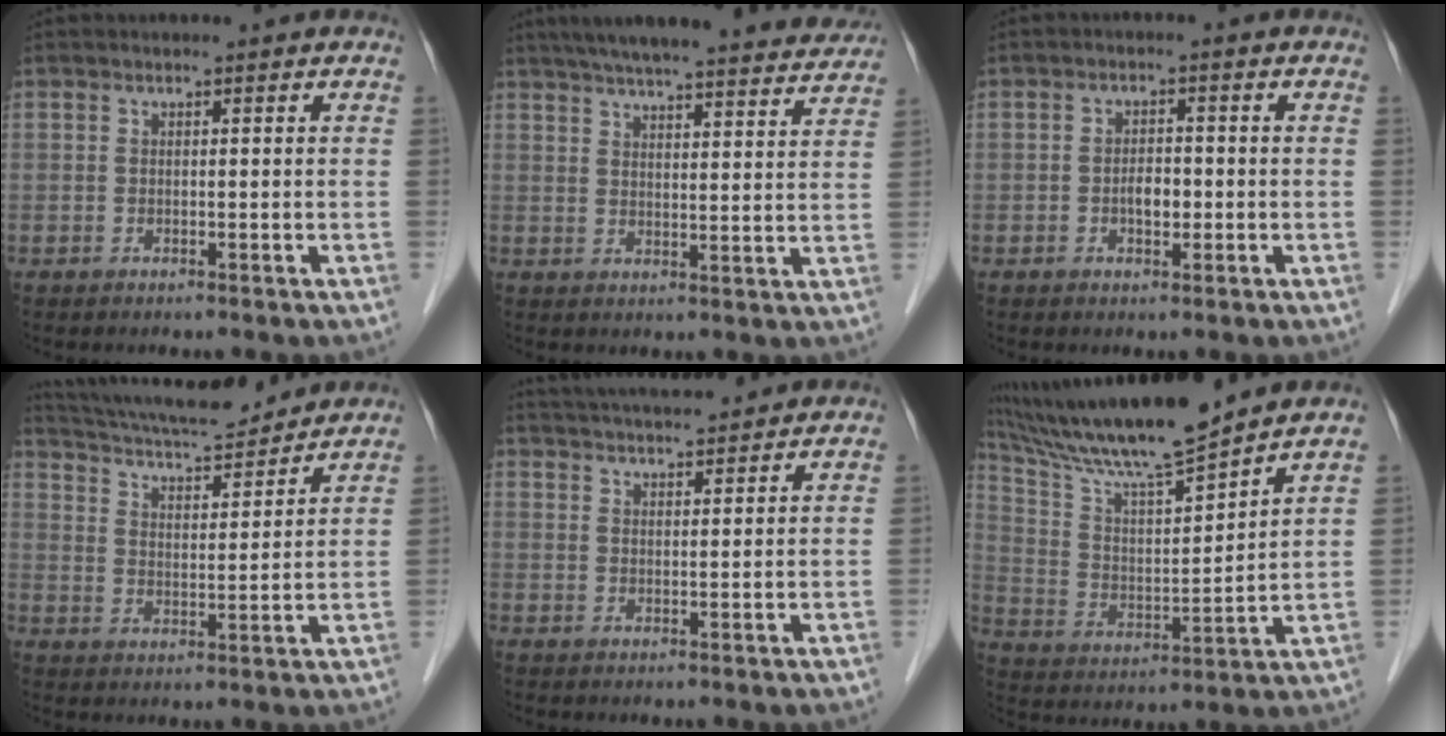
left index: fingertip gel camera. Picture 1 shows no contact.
{"total": 25.6, "force": [23.0, 3.2, 10.8], "torque": [-0.171, -0.004, 0.292]}
{"total": 2.6, "force": [-0.7, 1.3, 2.2], "torque": [-0.038, 0.004, -0.009]}
{"total": 14.4, "force": [13.4, 1.8, 4.8], "torque": [-0.090, 0.016, 0.216]}
{"total": 9.9, "force": [9.3, 0.9, 3.4], "torque": [-0.062, 0.027, 0.141]}
{"total": 17.0, "force": [14.7, 0.0, 8.5], "torque": [-0.160, 0.009, 0.261]}